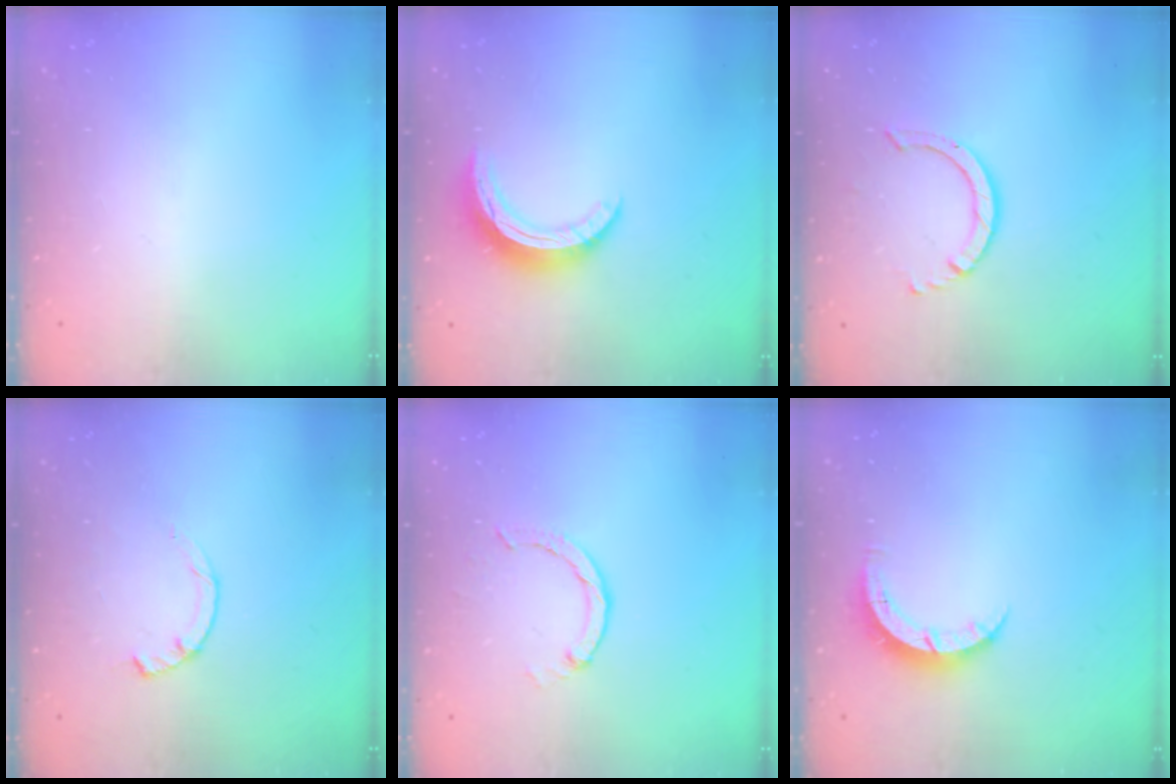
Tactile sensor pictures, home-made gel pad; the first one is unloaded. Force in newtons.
{"total": 9.3, "press": 9.3, "slide": 0.3}
{"total": 3.3, "press": 3.2, "slide": 0.4}
{"total": 2.3, "press": 2.3, "slide": 0.4}
{"total": 1.8, "press": 1.8, "slide": 0.2}
{"total": 4.4, "press": 4.4, "slide": 0.3}